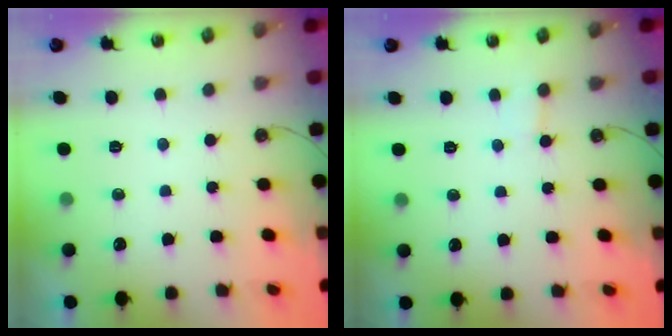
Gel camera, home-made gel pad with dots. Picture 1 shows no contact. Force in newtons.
{"total": 2.4, "press": 2.4, "slide": 0.3}